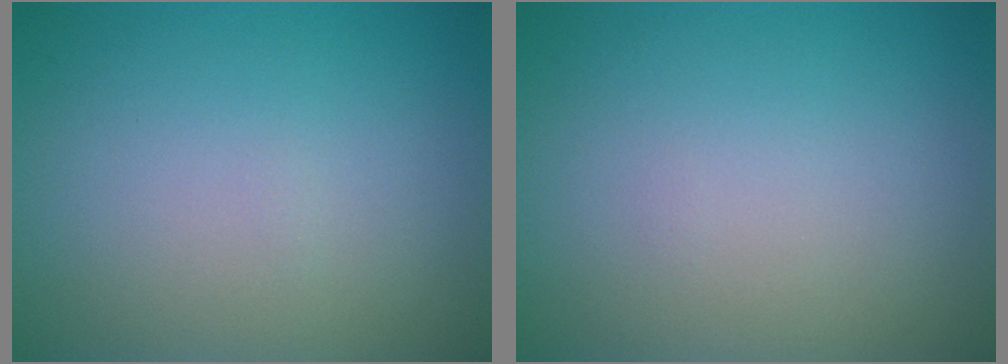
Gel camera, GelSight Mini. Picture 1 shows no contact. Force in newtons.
{"total": 0.0}